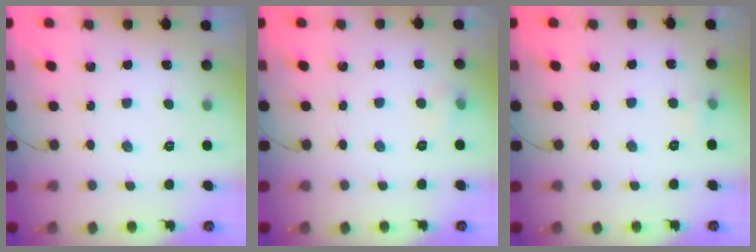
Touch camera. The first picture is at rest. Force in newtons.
{"total": 3.8, "press": 3.5, "slide": 1.5}
{"total": 3.6, "press": 3.3, "slide": 1.3}